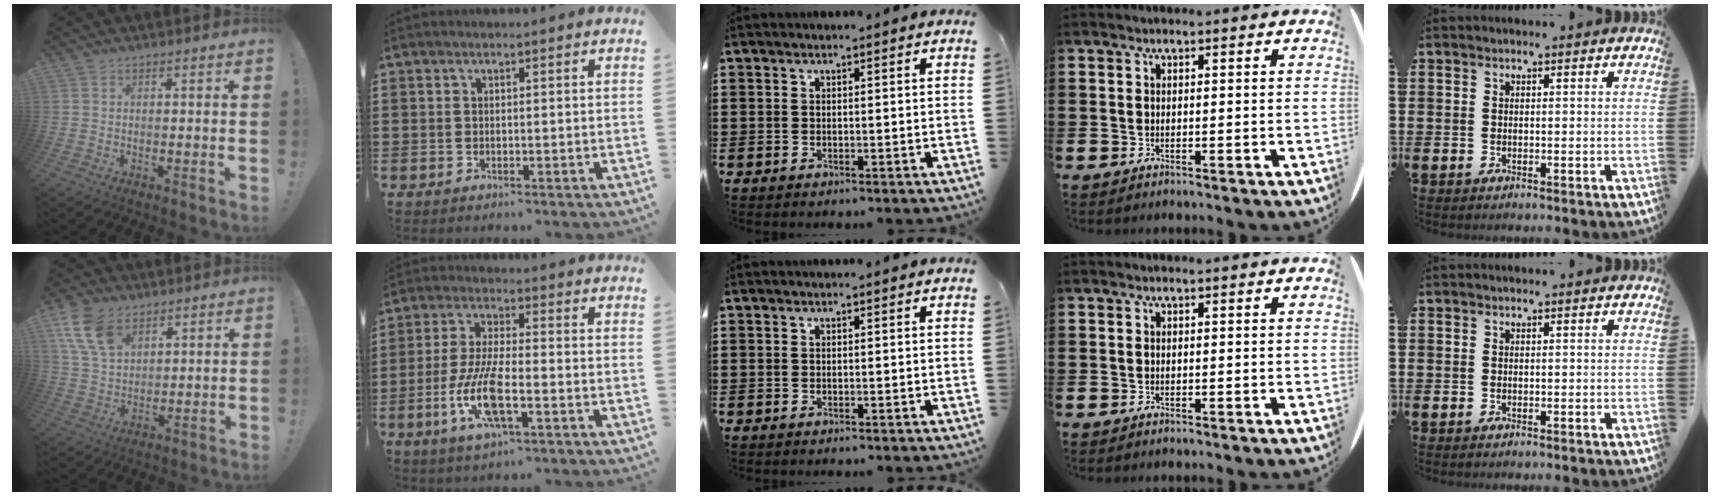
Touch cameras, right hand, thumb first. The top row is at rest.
{"thumb": {"total": 12.5, "force": [6.8, 7.9, 6.9], "torque": [-0.131, -0.021, 0.134]}, "index": {"total": 9.6, "force": [-3.6, 2.7, 8.4], "torque": [-0.189, -0.013, -0.070]}}